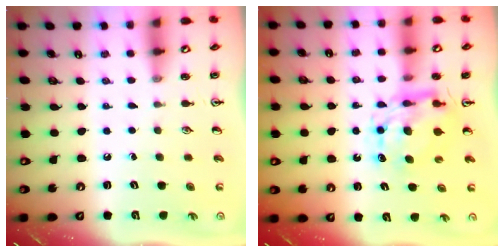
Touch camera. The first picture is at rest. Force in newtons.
{"total": 9.1, "press": 9.1, "slide": 0.8}